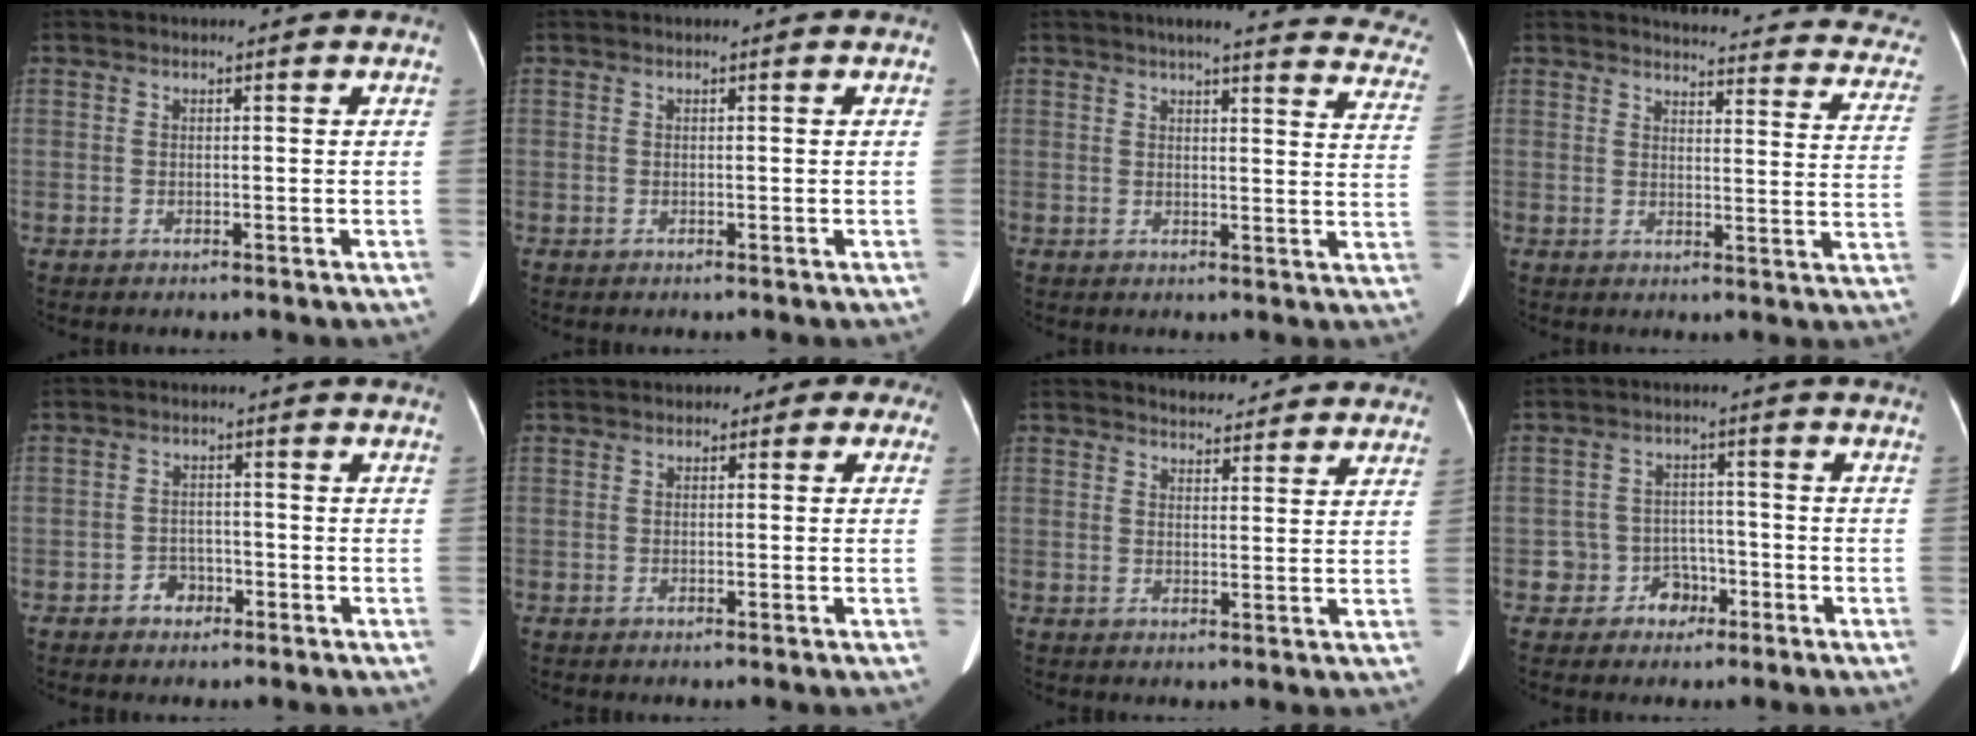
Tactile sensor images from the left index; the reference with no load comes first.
{"total": 0.0}
{"total": 21.3, "force": [19.3, 2.6, 8.6], "torque": [-0.091, -0.058, 0.198]}
{"total": 19.3, "force": [17.9, 3.9, 6.3], "torque": [-0.044, -0.055, 0.169]}
{"total": 2.5, "force": [-1.5, 1.8, 0.9], "torque": [-0.011, 0.007, -0.025]}
{"total": 2.7, "force": [0.5, 1.9, 1.8], "torque": [-0.007, 0.024, -0.005]}
{"total": 9.1, "force": [8.6, 2.4, 1.8], "torque": [-0.007, 0.009, 0.090]}
{"total": 4.4, "force": [-2.2, 3.8, 0.1], "torque": [0.010, 0.018, -0.032]}